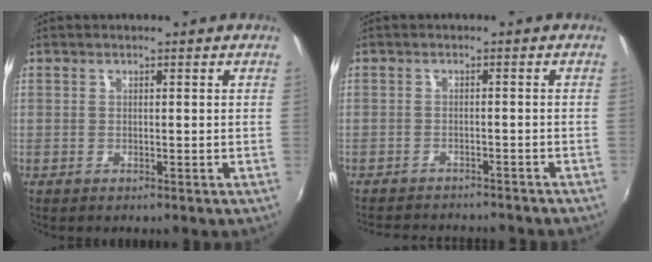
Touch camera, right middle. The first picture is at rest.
{"total": 9.7, "force": [-8.8, 2.1, 3.4], "torque": [-0.081, -0.015, -0.124]}